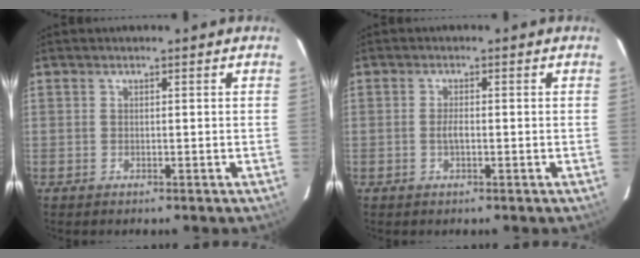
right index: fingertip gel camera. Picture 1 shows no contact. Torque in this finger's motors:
{"motor_torque": [0.35, -0.01, 0.23, 0.05]}